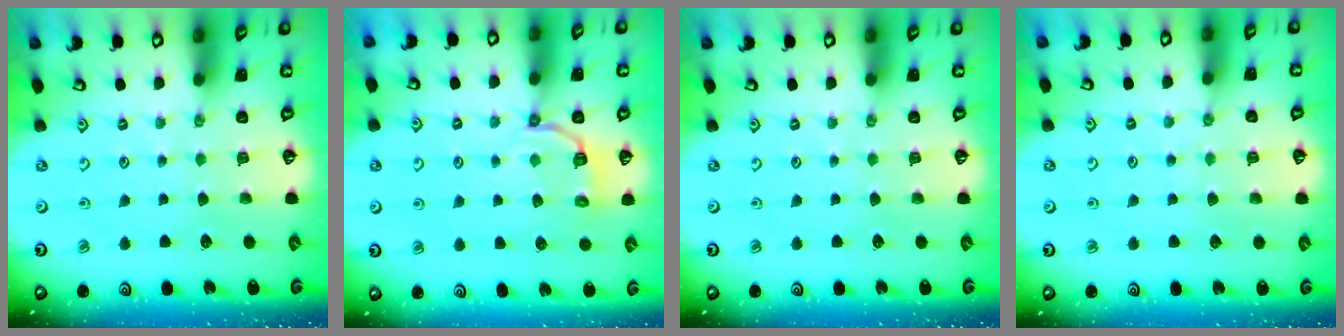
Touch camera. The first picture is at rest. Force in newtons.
{"total": 4.2, "press": 3.5, "slide": 2.2}
{"total": 0.0}
{"total": 2.7, "press": 2.7, "slide": 0.5}